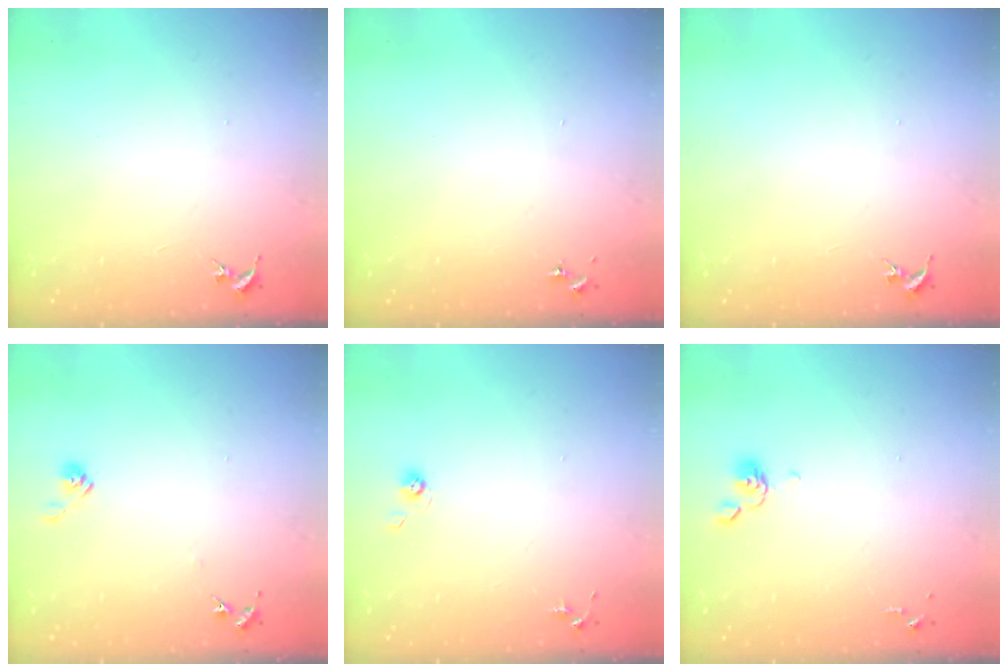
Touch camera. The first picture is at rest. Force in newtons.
{"total": 0.0}
{"total": 0.0}
{"total": 6.2, "press": 6.2, "slide": 0.5}
{"total": 3.9, "press": 3.5, "slide": 1.7}
{"total": 5.6, "press": 5.5, "slide": 1.4}